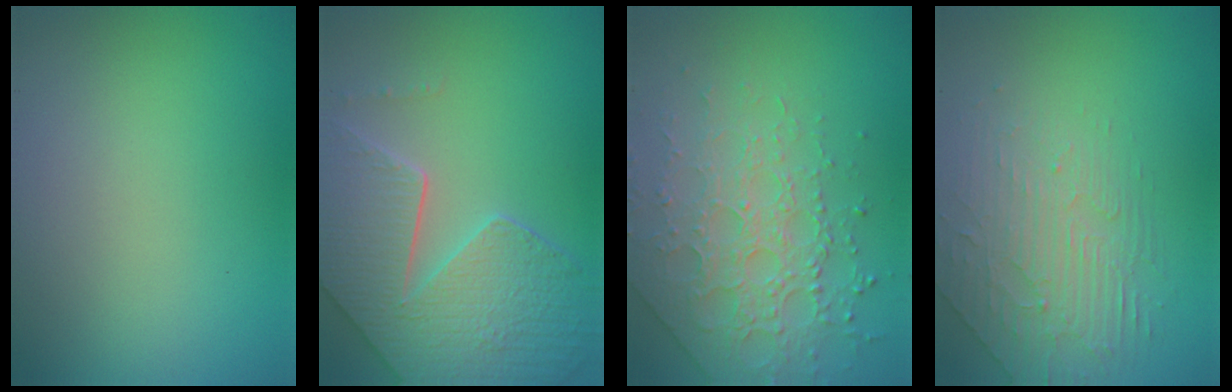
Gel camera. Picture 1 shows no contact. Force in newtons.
{"total": 8.8, "press": 6.3, "slide": 6.2}
{"total": 4.3, "press": 4.3, "slide": 0.9}
{"total": 2.5, "press": 1.8, "slide": 1.6}